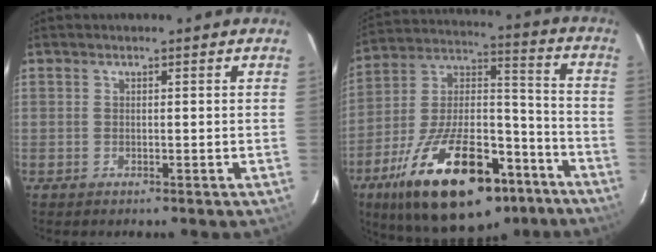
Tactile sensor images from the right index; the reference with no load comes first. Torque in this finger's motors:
{"motor_torque": [1.67, -0.47, 1.05, 0.21]}